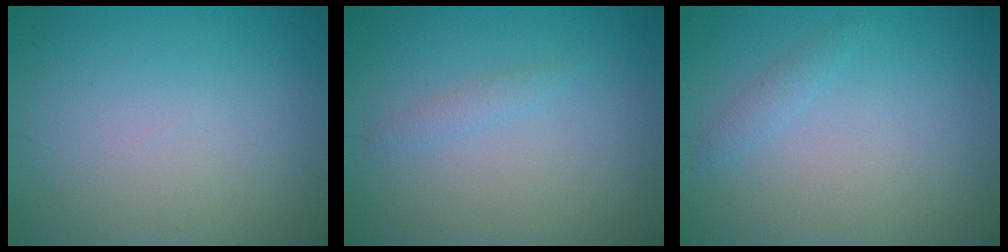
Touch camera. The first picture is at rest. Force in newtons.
{"total": 1.0, "press": 1.0, "slide": 0.1}
{"total": 1.0, "press": 1.0, "slide": 0.1}